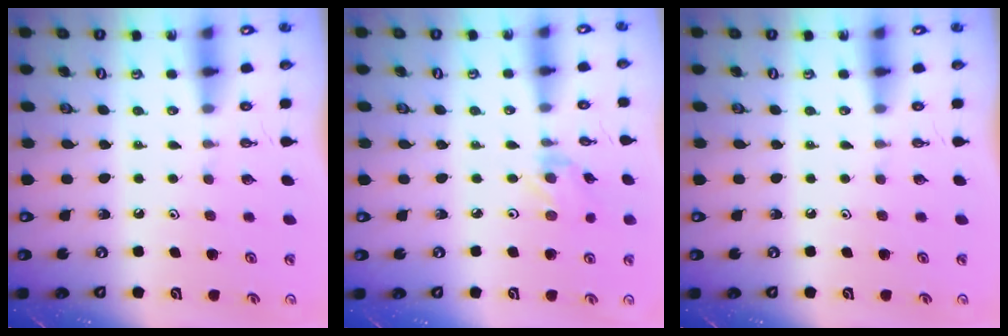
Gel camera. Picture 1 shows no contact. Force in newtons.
{"total": 0.8, "press": 0.8, "slide": 0.1}
{"total": 0.0}